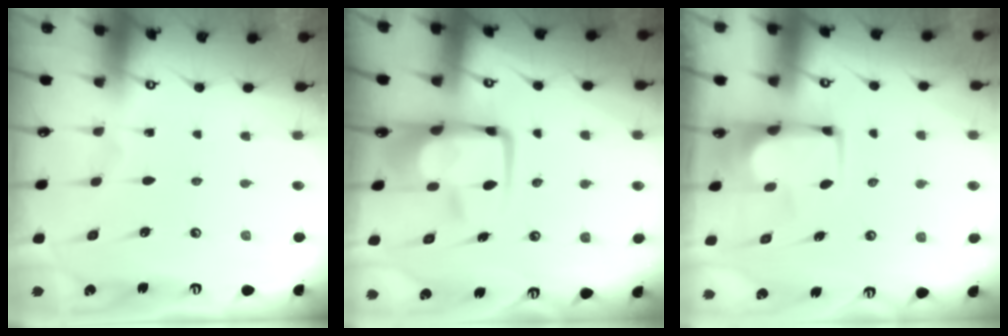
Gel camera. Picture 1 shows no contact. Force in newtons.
{"total": 10.0, "press": 9.8, "slide": 1.9}
{"total": 2.0, "press": 2.0, "slide": 0.2}